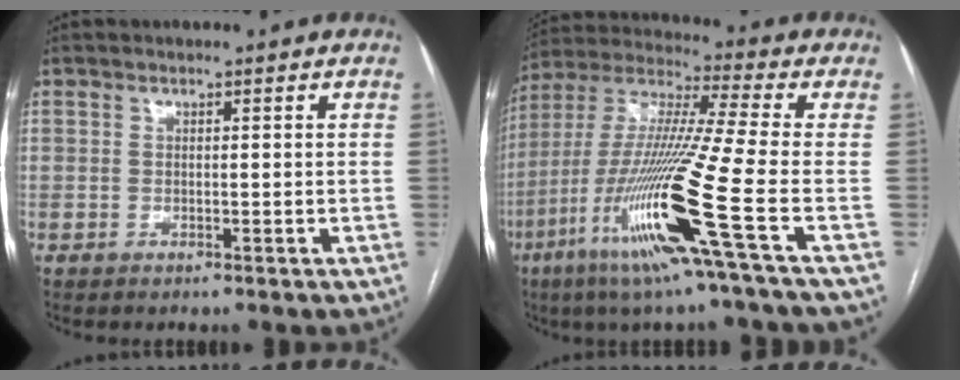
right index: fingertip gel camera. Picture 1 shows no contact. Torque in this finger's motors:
{"motor_torque": [2.14, 0.00, 1.05, 0.21]}